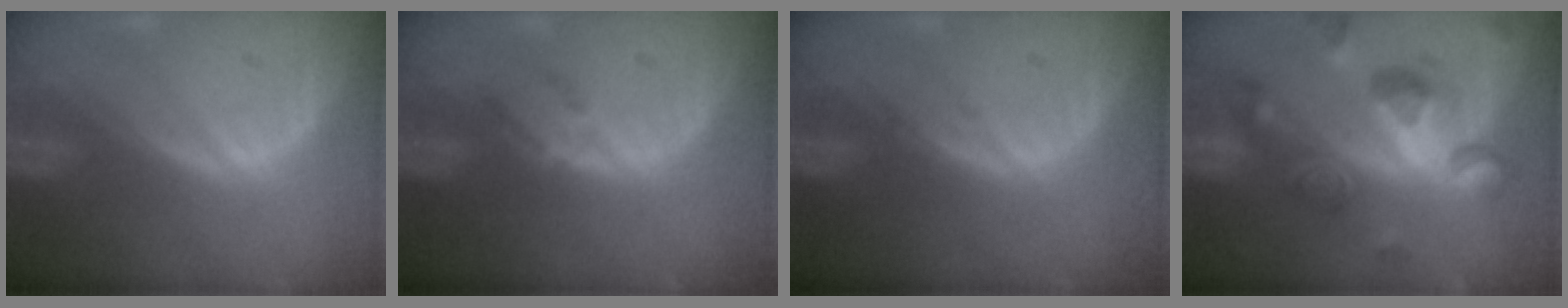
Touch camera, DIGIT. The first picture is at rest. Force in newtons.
{"total": 1.8, "press": 1.6, "slide": 0.8}
{"total": 0.6, "press": 0.5, "slide": 0.1}
{"total": 10.3, "press": 9.3, "slide": 4.6}